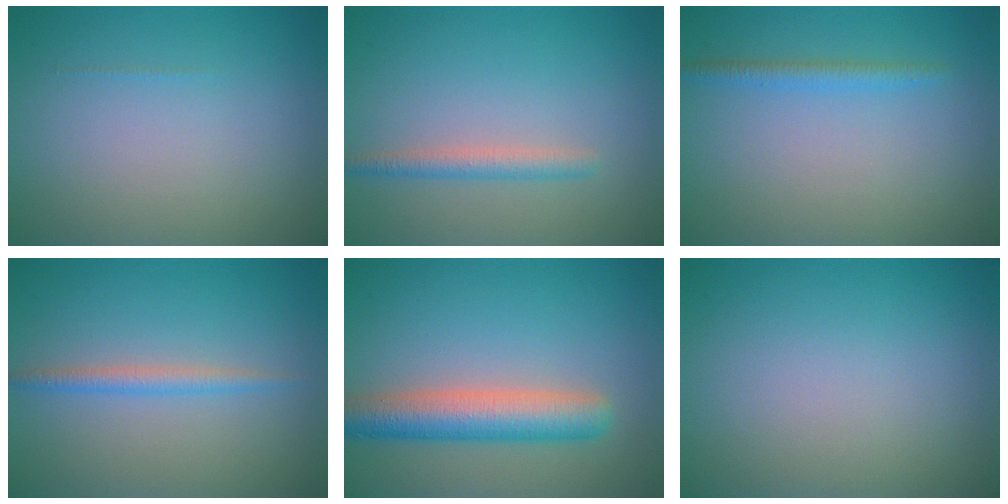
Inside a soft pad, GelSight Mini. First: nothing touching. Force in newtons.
{"total": 1.8, "press": 1.8, "slide": 0.1}
{"total": 1.5, "press": 1.5, "slide": 0.2}
{"total": 1.7, "press": 1.7, "slide": 0.1}
{"total": 5.6, "press": 5.6, "slide": 0.1}
{"total": 0.0}